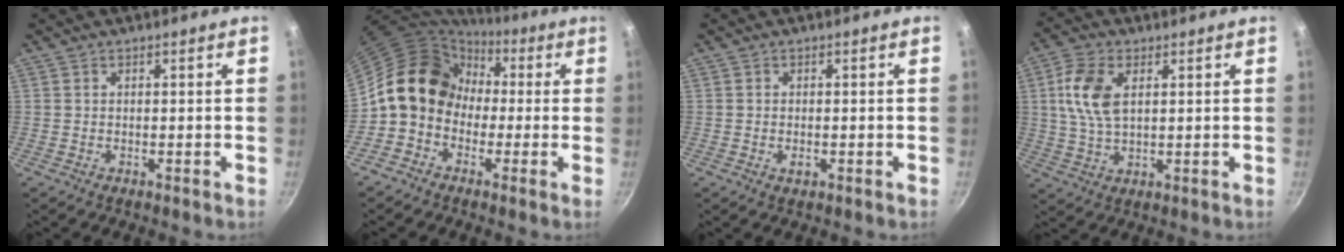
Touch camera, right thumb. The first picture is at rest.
{"total": 13.7, "force": [0.4, 11.5, 7.4], "torque": [-0.087, 0.039, -0.016]}
{"total": 1.6, "force": [-0.4, 1.0, 1.2], "torque": [-0.019, 0.000, -0.007]}
{"total": 9.2, "force": [2.4, 5.1, 7.3], "torque": [-0.145, 0.001, 0.045]}